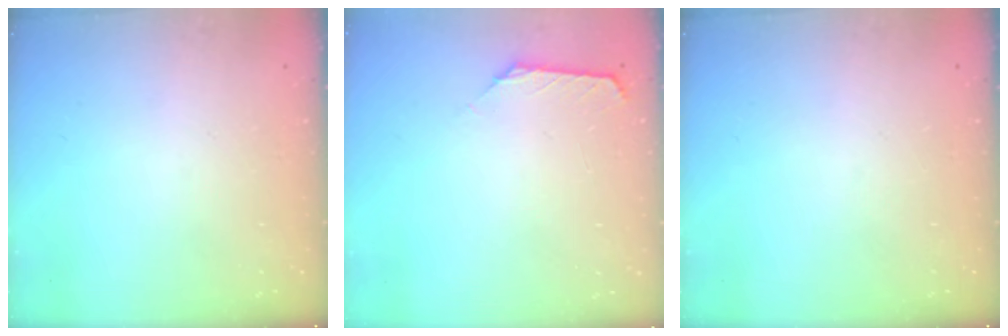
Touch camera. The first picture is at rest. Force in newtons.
{"total": 1.6, "press": 1.5, "slide": 0.6}
{"total": 0.0}